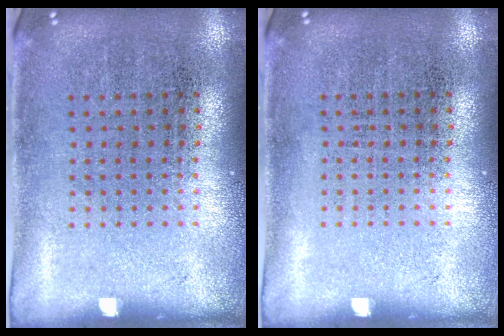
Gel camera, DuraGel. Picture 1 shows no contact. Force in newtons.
{"total": 0.0}